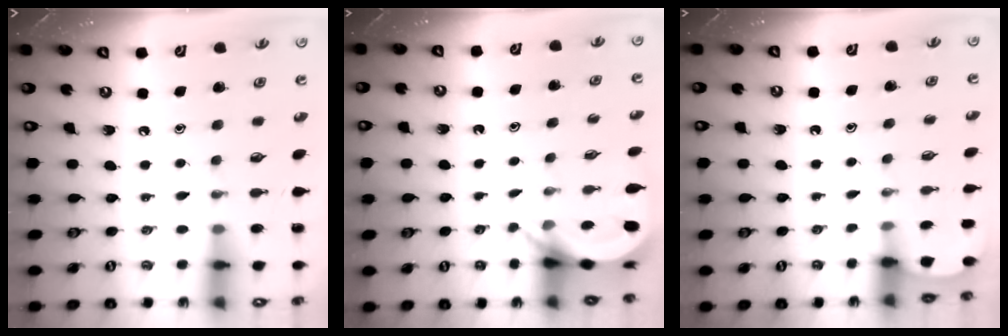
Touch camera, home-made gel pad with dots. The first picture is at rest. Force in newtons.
{"total": 4.7, "press": 4.7, "slide": 0.3}
{"total": 1.9, "press": 1.9, "slide": 0.2}